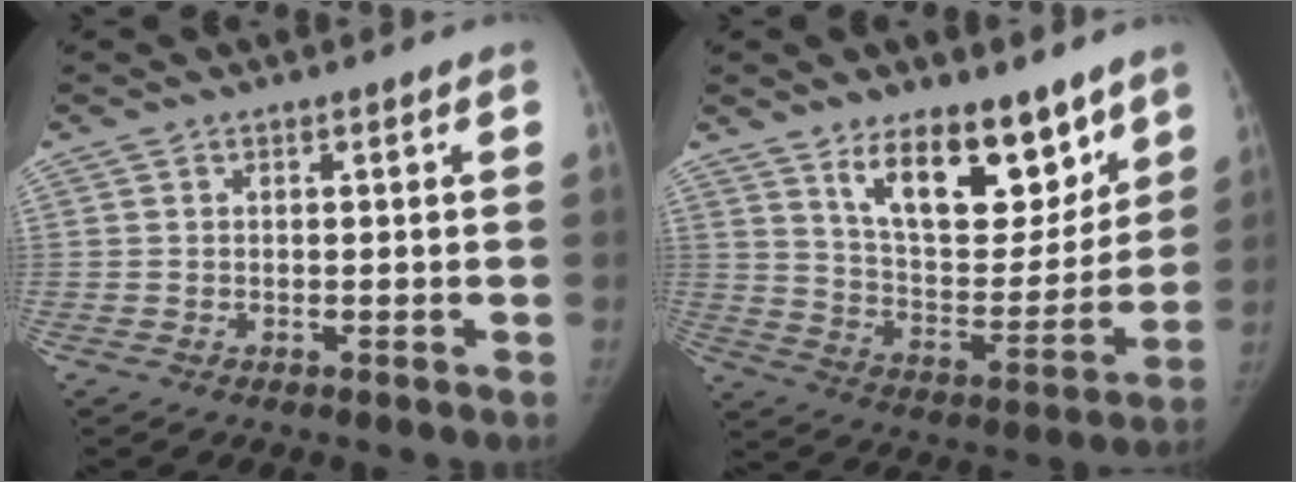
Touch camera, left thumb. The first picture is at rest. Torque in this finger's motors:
{"motor_torque": [0.91, 0.20, 1.49, -1.28, 0.19]}